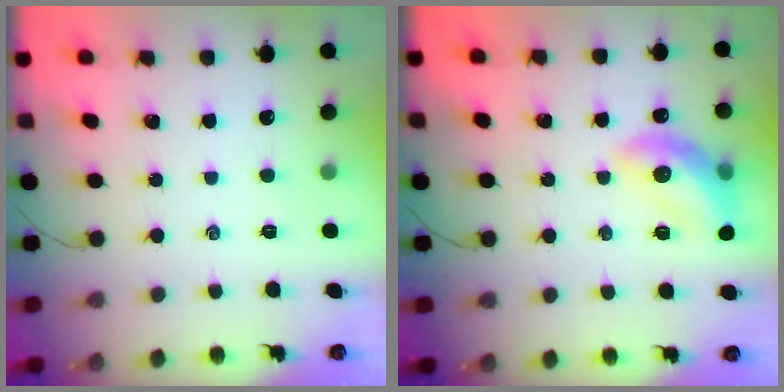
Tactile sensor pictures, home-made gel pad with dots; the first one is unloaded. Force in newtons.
{"total": 13.1, "press": 13.0, "slide": 1.8}